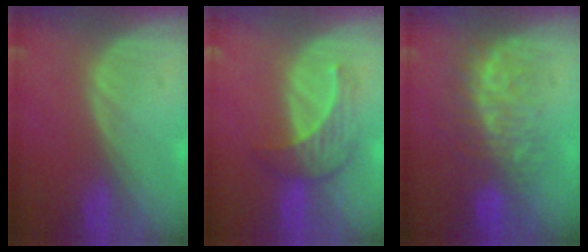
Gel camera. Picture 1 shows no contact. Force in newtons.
{"total": 4.8, "press": 4.8, "slide": 0.5}
{"total": 8.1, "press": 7.8, "slide": 2.2}